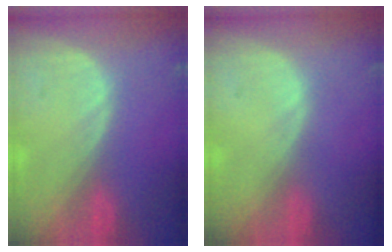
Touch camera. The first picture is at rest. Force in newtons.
{"total": 0.0}